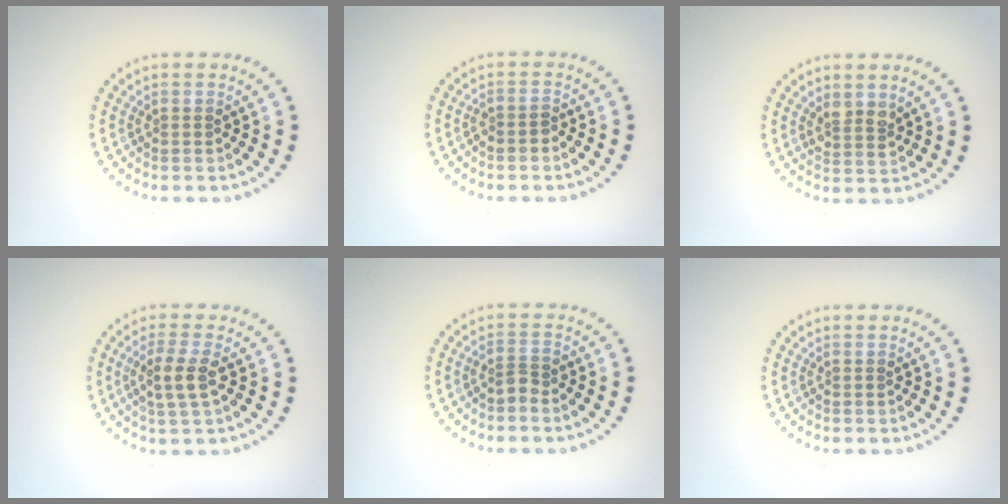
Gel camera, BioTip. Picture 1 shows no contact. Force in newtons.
{"total": 1.4, "press": 1.1, "slide": 0.9}
{"total": 1.8, "press": 1.6, "slide": 0.9}
{"total": 2.8, "press": 2.7, "slide": 1.0}
{"total": 1.4, "press": 1.1, "slide": 0.8}
{"total": 0.0}